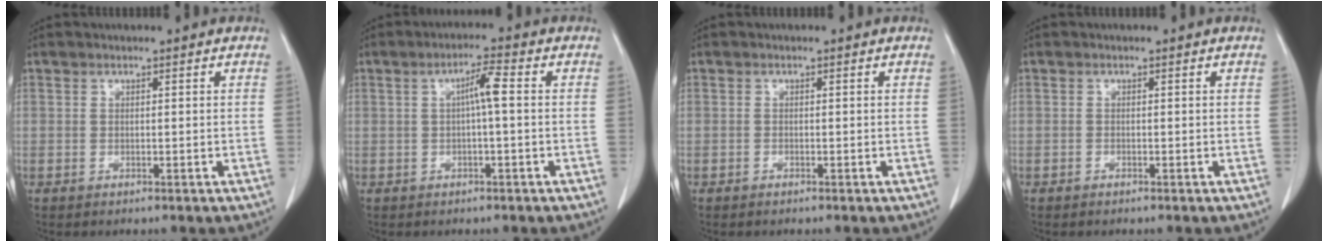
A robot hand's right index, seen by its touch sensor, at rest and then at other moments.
{"total": 3.6, "force": [0.3, 0.3, 3.6], "torque": [-0.063, 0.010, 0.005]}
{"total": 0.0}
{"total": 0.0}